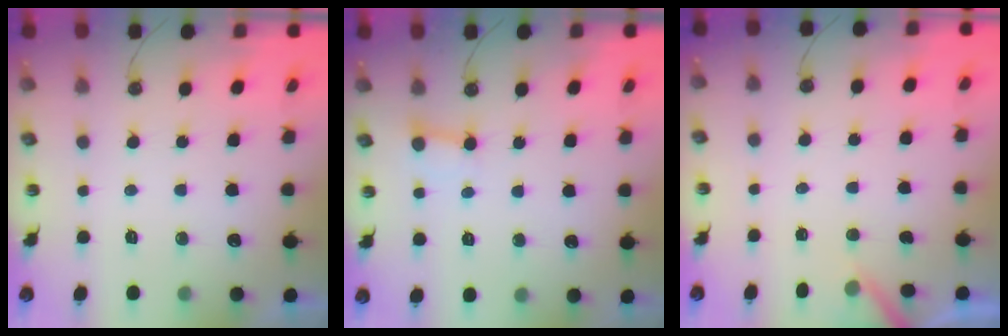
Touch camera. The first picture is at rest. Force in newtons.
{"total": 2.7, "press": 2.7, "slide": 0.3}
{"total": 3.2, "press": 3.2, "slide": 0.3}